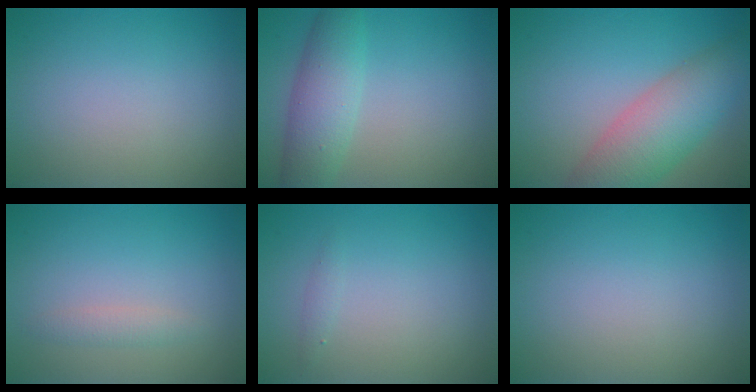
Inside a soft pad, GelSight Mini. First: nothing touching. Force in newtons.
{"total": 4.6, "press": 4.6, "slide": 0.1}
{"total": 7.0, "press": 7.0, "slide": 0.3}
{"total": 1.2, "press": 1.2, "slide": 0.0}
{"total": 0.6, "press": 0.6, "slide": 0.0}
{"total": 0.0}